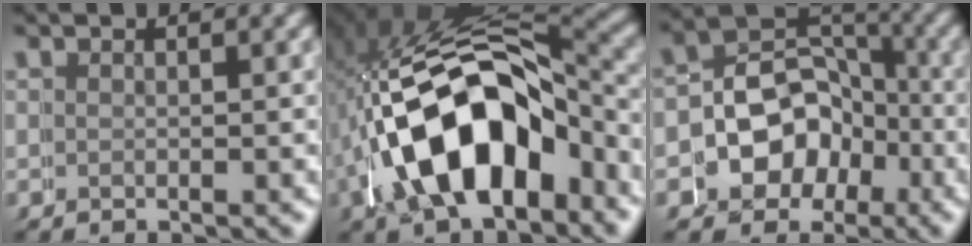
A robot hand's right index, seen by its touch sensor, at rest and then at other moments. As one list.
[{"total": 14.4, "force": [-1.3, 9.1, 11.1], "torque": [-0.211, -0.015, -0.012]}, {"total": 6.7, "force": [-1.6, 6.5, 1.0], "torque": [-0.028, -0.022, -0.025]}]